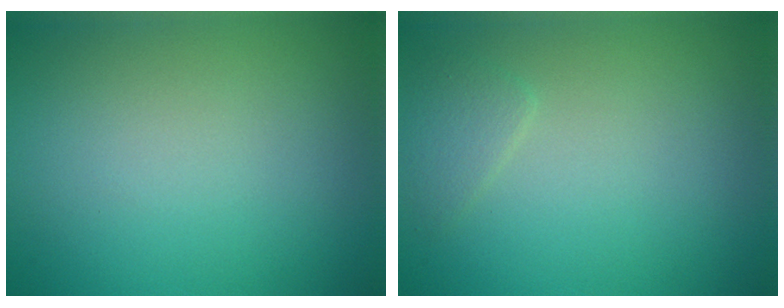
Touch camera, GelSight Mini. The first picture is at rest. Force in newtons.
{"total": 1.3, "press": 1.3, "slide": 0.0}